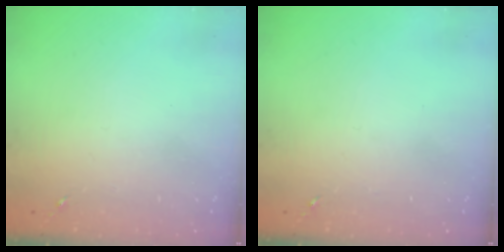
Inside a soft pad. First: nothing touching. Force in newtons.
{"total": 0.0}